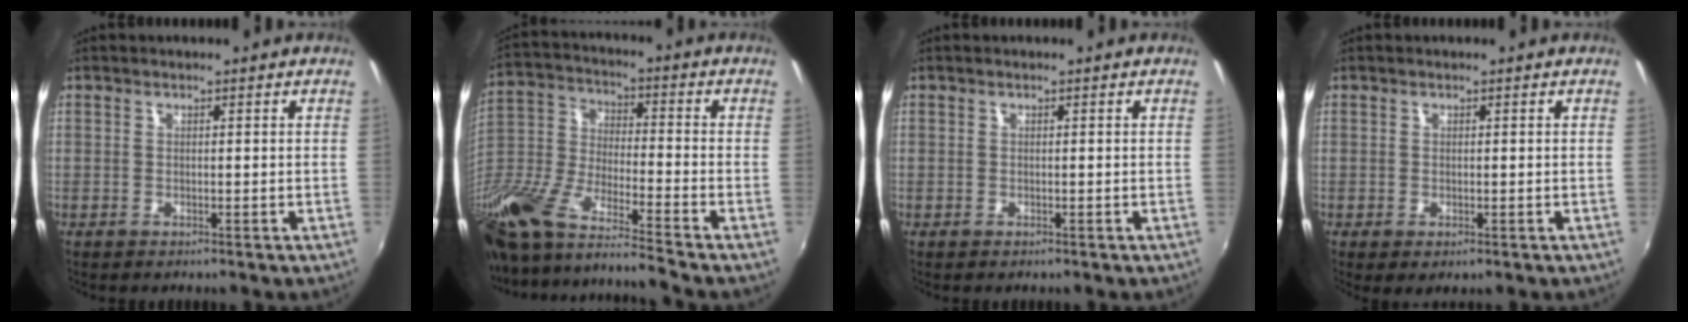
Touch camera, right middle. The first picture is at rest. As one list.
[{"total": 22.9, "force": [-15.6, 4.6, 16.0], "torque": [-0.315, -0.052, -0.297]}, {"total": 0.0}, {"total": 1.3, "force": [-0.2, 0.5, 1.2], "torque": [-0.022, -0.006, -0.001]}]